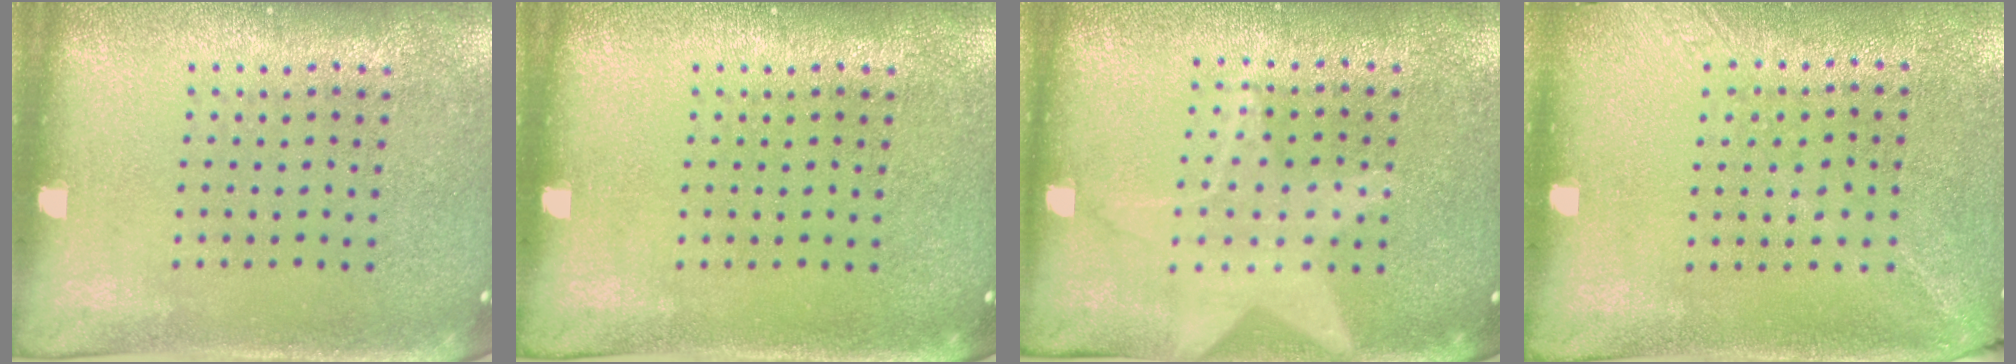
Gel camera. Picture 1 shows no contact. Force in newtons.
{"total": 0.0}
{"total": 0.5, "press": 0.5, "slide": 0.0}
{"total": 1.2, "press": 0.9, "slide": 0.9}